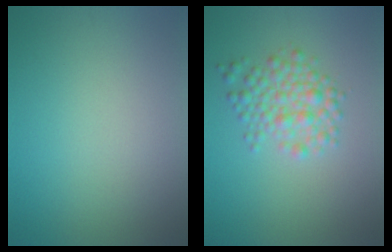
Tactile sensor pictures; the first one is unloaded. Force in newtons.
{"total": 3.4, "press": 3.4, "slide": 0.1}